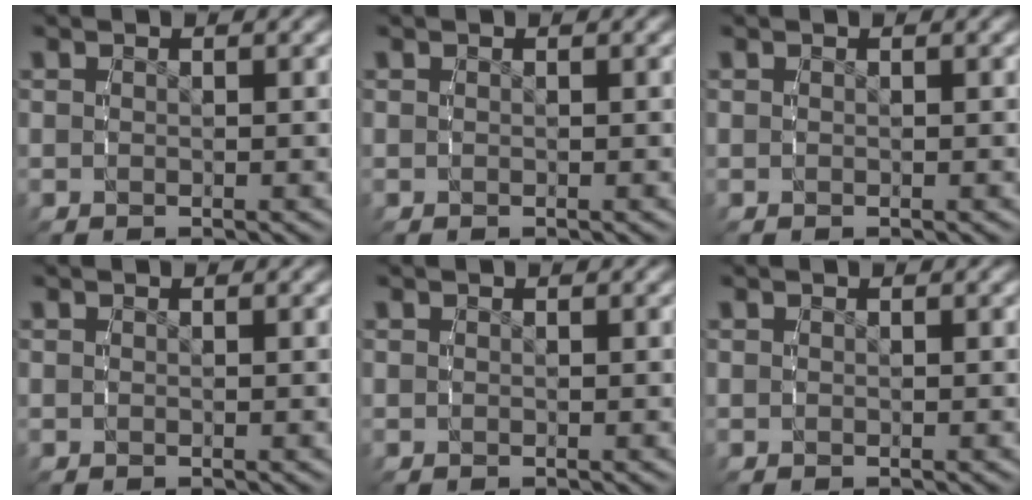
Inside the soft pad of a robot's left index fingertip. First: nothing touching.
{"total": 0.0}
{"total": 0.0}
{"total": 0.0}
{"total": 0.0}
{"total": 0.0}